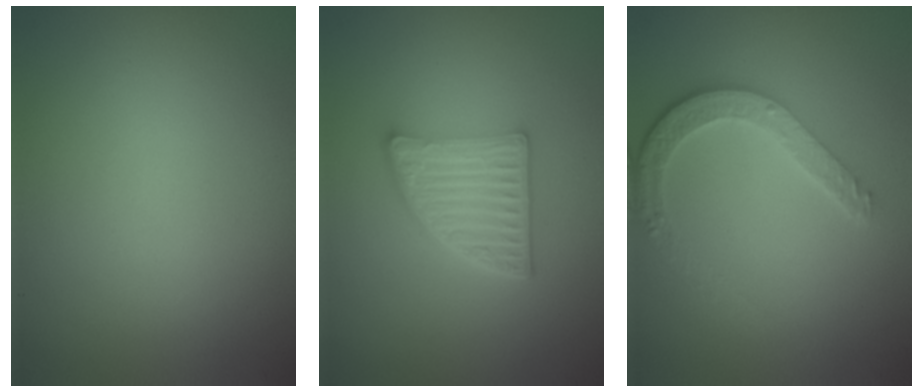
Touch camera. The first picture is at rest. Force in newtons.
{"total": 5.5, "press": 3.9, "slide": 3.9}
{"total": 3.6, "press": 2.9, "slide": 2.1}